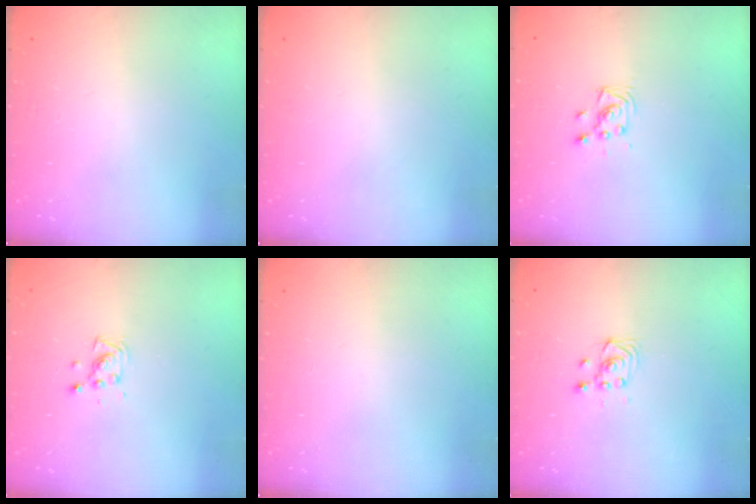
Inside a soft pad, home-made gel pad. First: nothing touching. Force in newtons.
{"total": 0.0}
{"total": 4.3, "press": 4.2, "slide": 0.5}
{"total": 5.0, "press": 4.7, "slide": 1.7}
{"total": 0.0}
{"total": 3.5, "press": 3.2, "slide": 1.5}